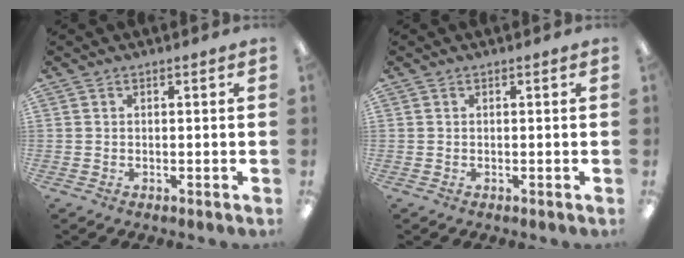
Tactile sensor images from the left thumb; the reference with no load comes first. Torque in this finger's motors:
{"motor_torque": [0.00, 0.00, -0.07, 0.07, 0.00]}